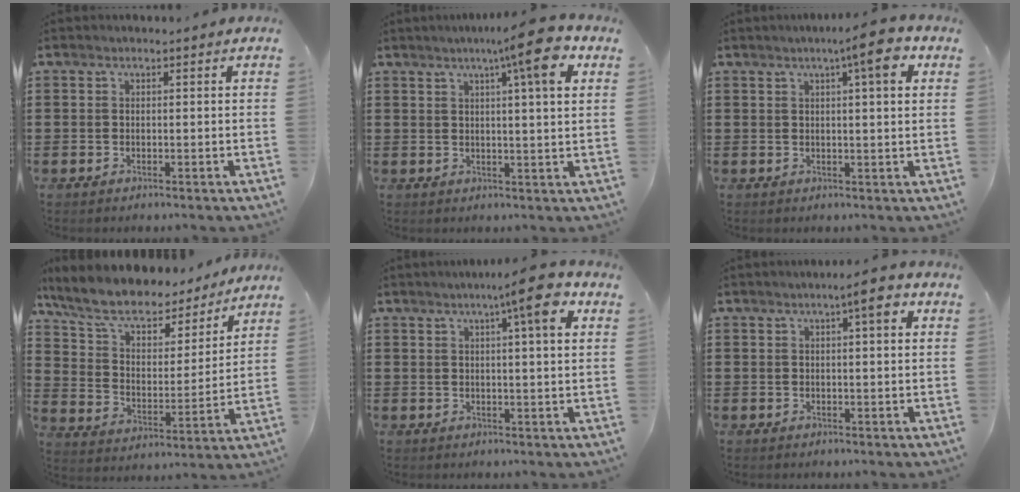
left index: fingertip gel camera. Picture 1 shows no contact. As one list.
[{"total": 9.2, "force": [5.2, 0.5, 7.6], "torque": [-0.120, -0.013, 0.077]}, {"total": 7.5, "force": [3.7, 1.1, 6.4], "torque": [-0.093, -0.005, 0.053]}, {"total": 9.5, "force": [8.1, 3.3, 3.9], "torque": [-0.112, -0.047, 0.141]}, {"total": 8.2, "force": [4.3, 0.7, 6.9], "torque": [-0.105, -0.009, 0.062]}, {"total": 4.1, "force": [1.8, 0.8, 3.6], "torque": [-0.051, -0.001, 0.023]}]